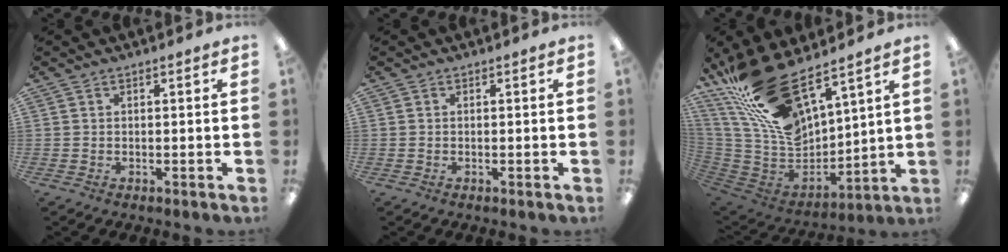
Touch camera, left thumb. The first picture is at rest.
{"total": 0.0}
{"total": 22.8, "force": [16.5, 8.3, 13.3], "torque": [-0.282, -0.103, 0.294]}